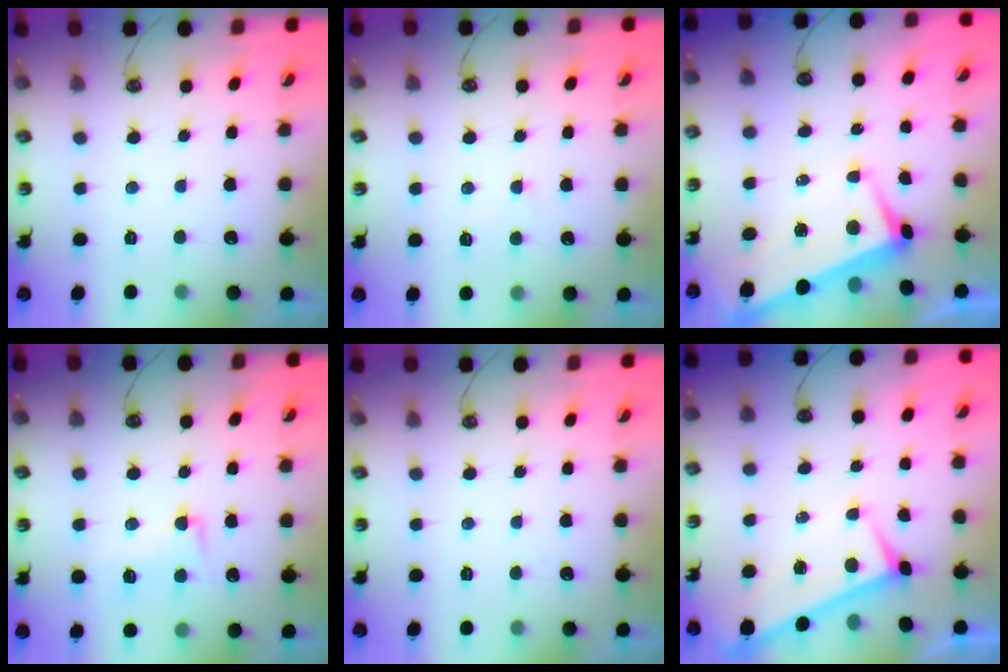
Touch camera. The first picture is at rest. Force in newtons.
{"total": 1.8, "press": 1.8, "slide": 0.3}
{"total": 1.7, "press": 1.4, "slide": 1.0}
{"total": 3.1, "press": 2.6, "slide": 1.6}
{"total": 0.0}
{"total": 0.0}